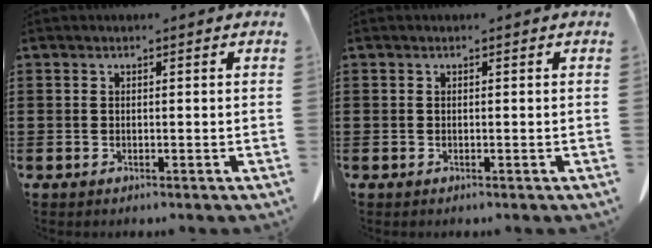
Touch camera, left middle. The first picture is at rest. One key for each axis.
{"total": 0.0}